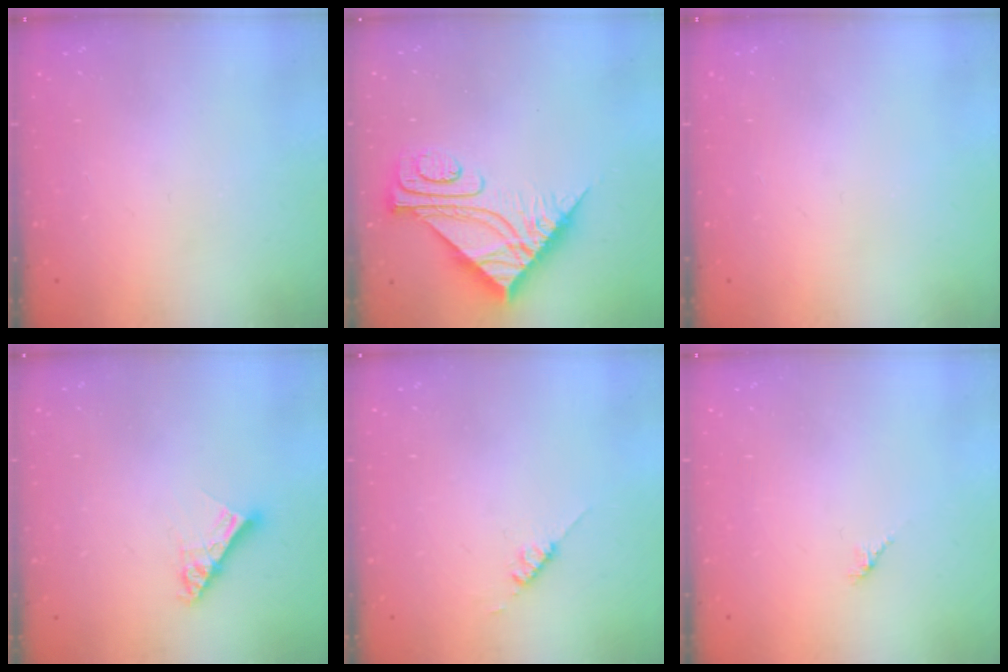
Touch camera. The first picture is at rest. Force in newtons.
{"total": 9.0, "press": 9.0, "slide": 0.9}
{"total": 0.0}
{"total": 9.0, "press": 8.9, "slide": 0.8}
{"total": 2.6, "press": 2.6, "slide": 0.3}
{"total": 1.7, "press": 1.6, "slide": 0.5}